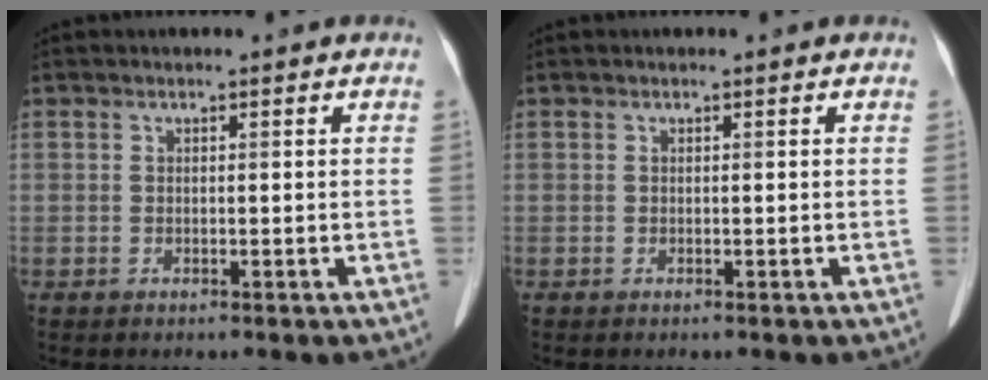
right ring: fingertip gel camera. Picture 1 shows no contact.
{"total": 0.0}